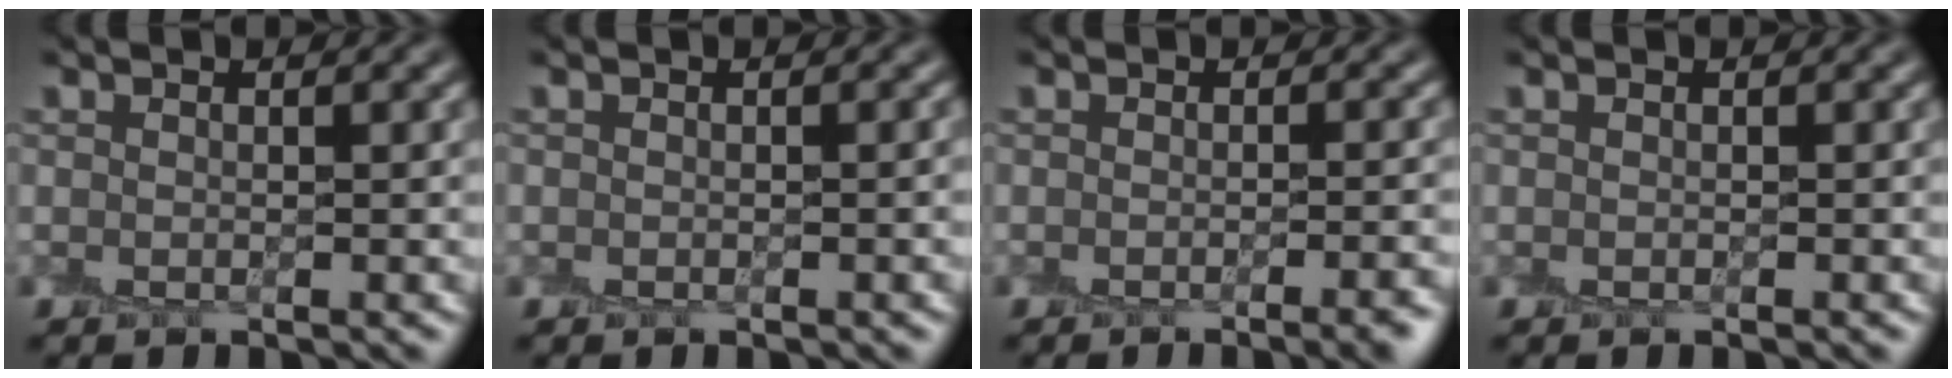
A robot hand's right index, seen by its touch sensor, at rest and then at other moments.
{"total": 0.7, "force": [-0.5, 0.3, 0.4], "torque": [-0.004, -0.001, -0.009]}
{"total": 3.4, "force": [-2.3, 0.7, 2.5], "torque": [-0.017, -0.007, -0.023]}
{"total": 0.0}